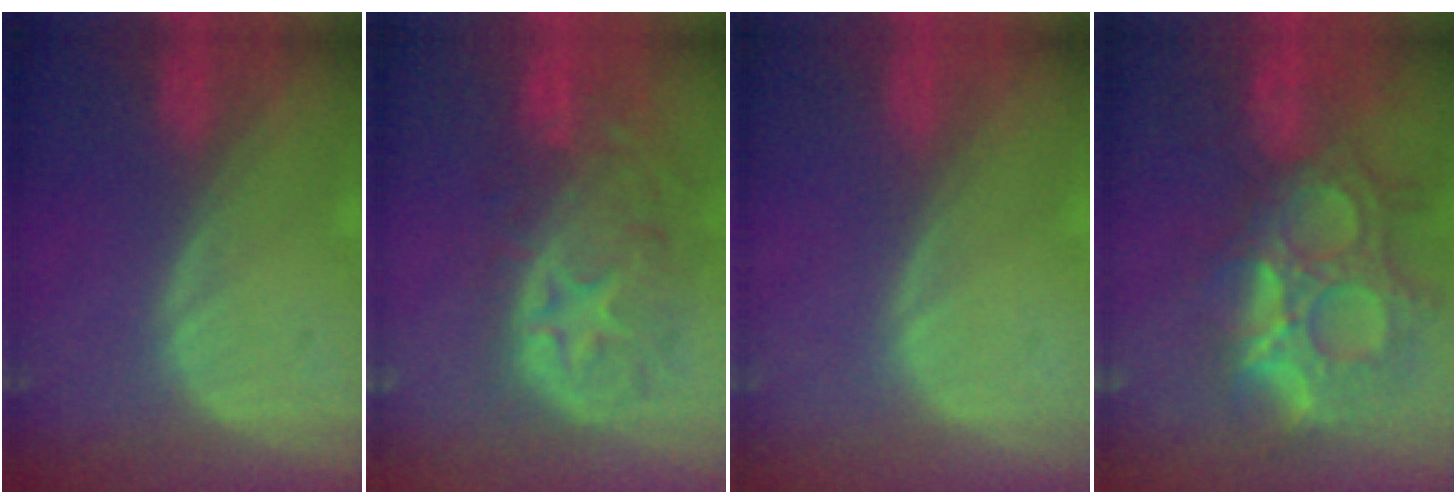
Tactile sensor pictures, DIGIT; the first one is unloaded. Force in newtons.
{"total": 11.2, "press": 9.7, "slide": 5.5}
{"total": 0.0}
{"total": 14.0, "press": 11.8, "slide": 7.5}